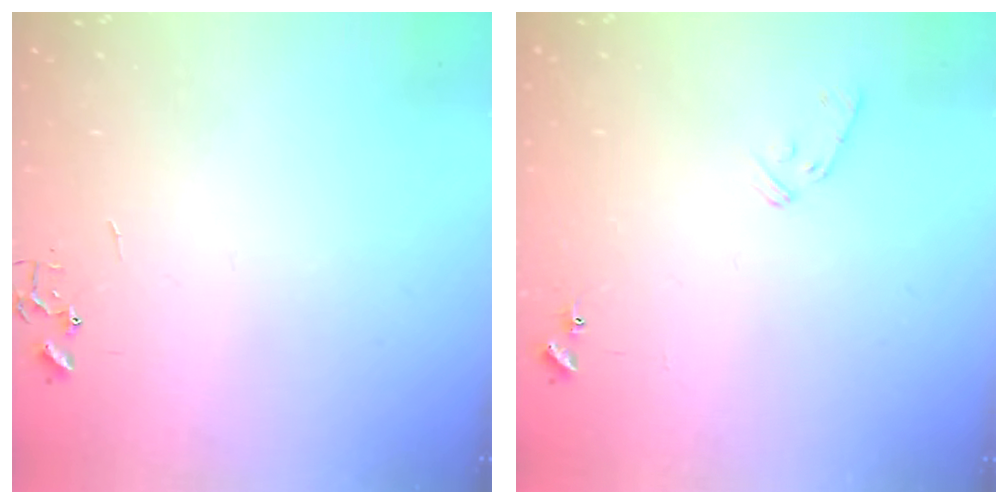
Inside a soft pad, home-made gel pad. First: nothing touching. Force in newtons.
{"total": 6.7, "press": 6.7, "slide": 0.7}